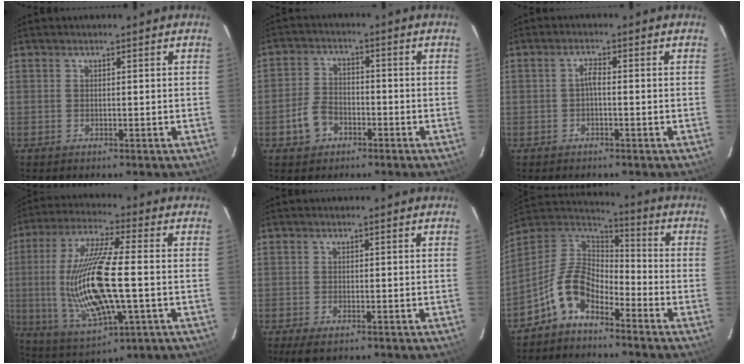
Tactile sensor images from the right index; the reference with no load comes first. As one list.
[{"total": 5.7, "force": [-2.8, 4.2, 2.7], "torque": [-0.068, 0.014, -0.047]}, {"total": 1.5, "force": [-0.5, 0.5, 1.4], "torque": [-0.028, 0.007, -0.011]}, {"total": 19.0, "force": [-2.0, 5.0, 18.2], "torque": [-0.360, -0.012, -0.027]}, {"total": 2.8, "force": [-1.8, 1.1, 1.8], "torque": [-0.040, -0.011, -0.032]}, {"total": 10.7, "force": [-6.3, 5.8, 6.5], "torque": [-0.145, 0.027, -0.133]}]